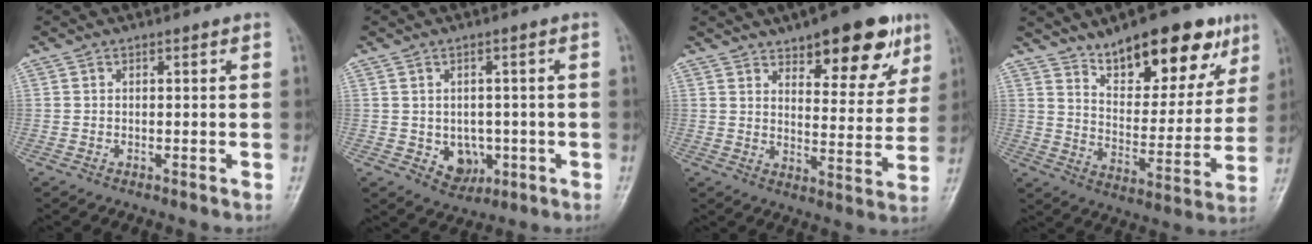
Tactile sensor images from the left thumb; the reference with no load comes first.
{"total": 5.3, "force": [-1.1, 4.3, 2.9], "torque": [-0.015, 0.003, -0.003]}
{"total": 15.5, "force": [9.4, 6.1, 10.6], "torque": [-0.095, -0.043, 0.132]}
{"total": 19.1, "force": [12.4, 7.8, 12.3], "torque": [-0.129, -0.060, 0.195]}